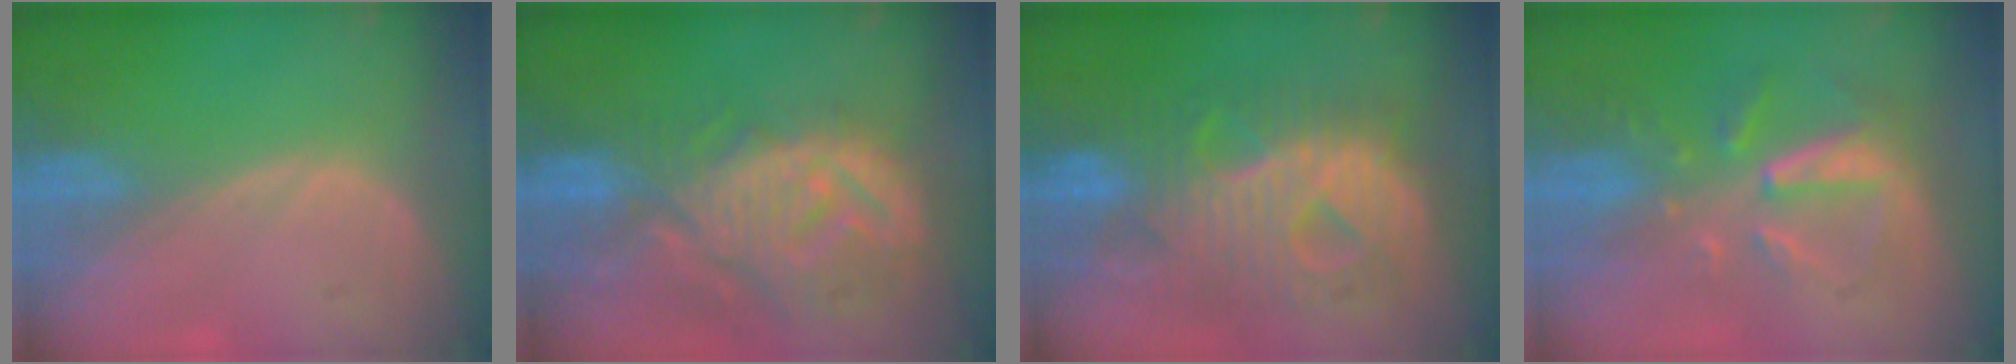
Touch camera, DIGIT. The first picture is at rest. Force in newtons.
{"total": 12.4, "press": 11.1, "slide": 5.6}
{"total": 12.6, "press": 12.6, "slide": 1.2}
{"total": 8.0, "press": 7.3, "slide": 3.3}